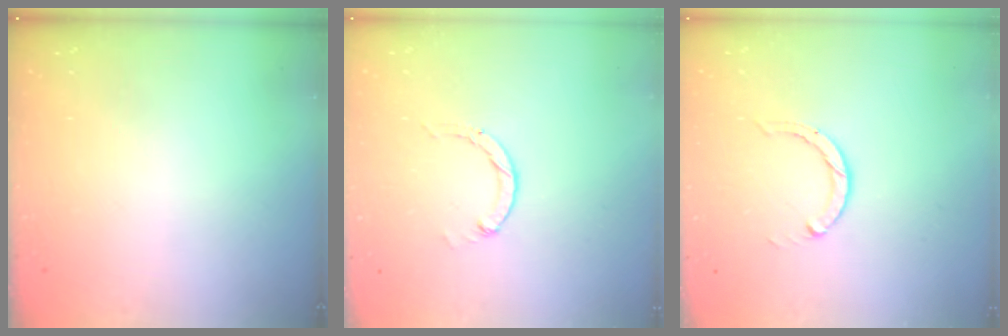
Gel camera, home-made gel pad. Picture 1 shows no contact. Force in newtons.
{"total": 0.0}
{"total": 1.9, "press": 1.9, "slide": 0.2}